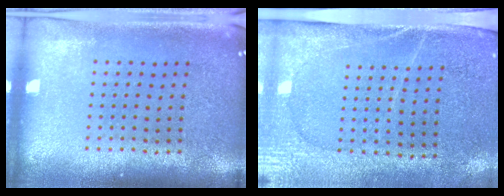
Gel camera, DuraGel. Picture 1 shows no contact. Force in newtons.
{"total": 2.9, "press": 2.5, "slide": 1.4}